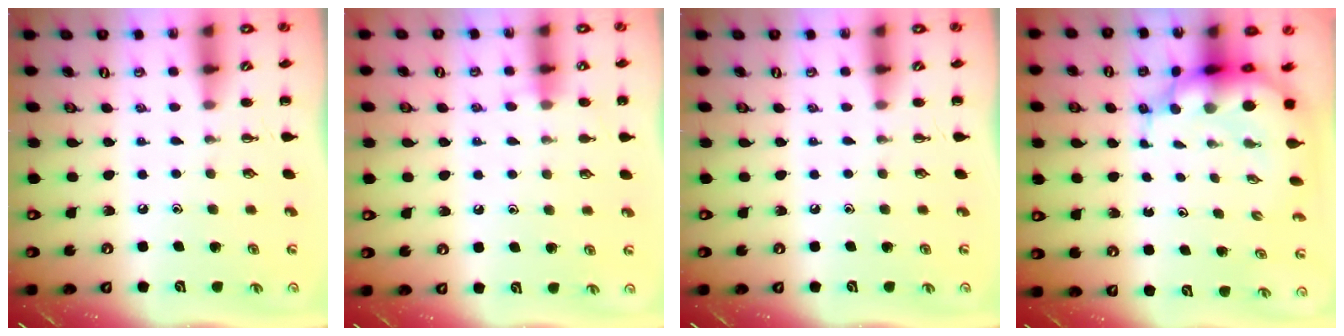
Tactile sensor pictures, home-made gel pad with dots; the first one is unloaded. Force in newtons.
{"total": 7.8, "press": 7.4, "slide": 2.3}
{"total": 0.0}
{"total": 8.3, "press": 8.1, "slide": 2.0}